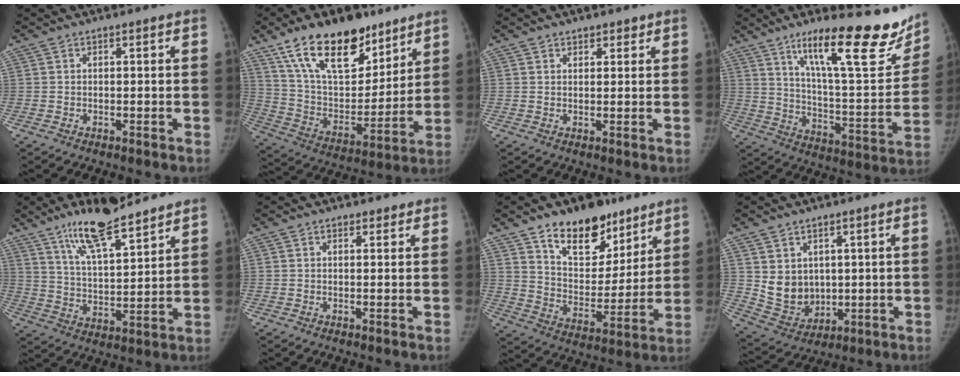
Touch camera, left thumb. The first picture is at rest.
{"total": 23.0, "force": [14.8, 11.6, 13.3], "torque": [-0.186, -0.054, 0.265]}
{"total": 2.0, "force": [1.5, 1.3, 0.4], "torque": [0.014, -0.007, 0.016]}
{"total": 25.4, "force": [16.5, 6.5, 18.2], "torque": [-0.219, -0.079, 0.256]}
{"total": 14.5, "force": [10.9, 3.4, 8.9], "torque": [-0.138, -0.060, 0.196]}
{"total": 1.2, "force": [0.9, 0.6, 0.2], "torque": [0.006, -0.006, 0.010]}
{"total": 17.3, "force": [11.6, 9.8, 8.3], "torque": [-0.071, -0.072, 0.195]}
{"total": 8.6, "force": [1.9, 7.2, 4.4], "torque": [-0.047, -0.025, 0.062]}